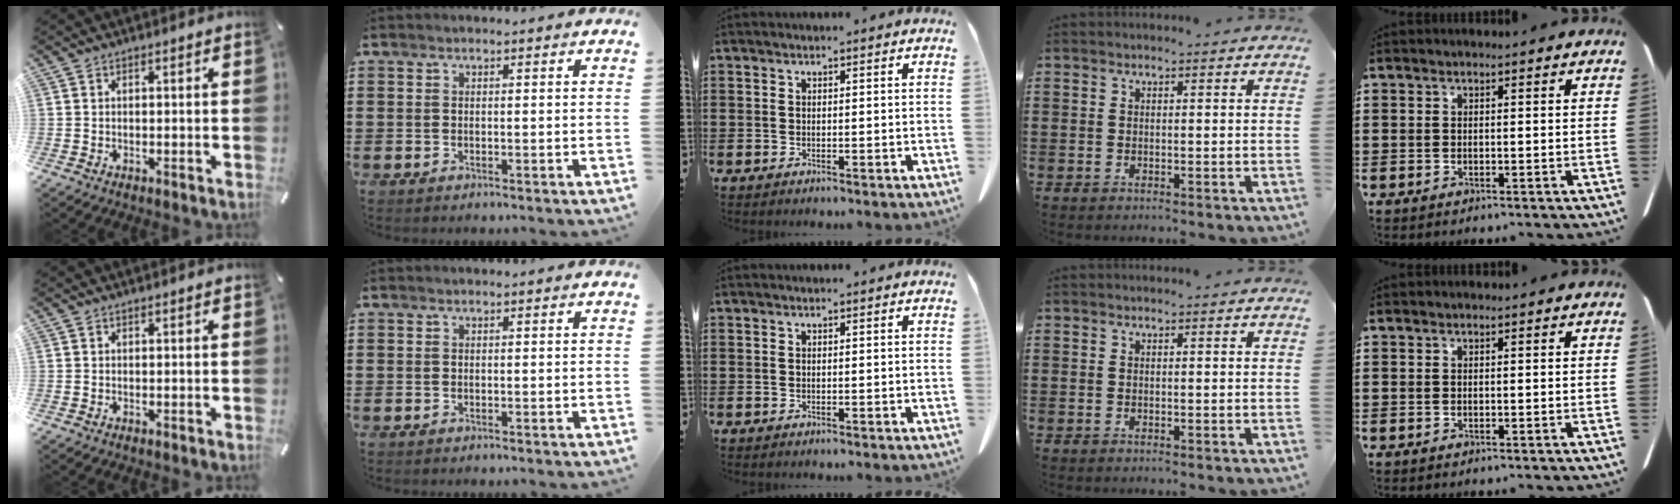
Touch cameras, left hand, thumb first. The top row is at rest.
{}